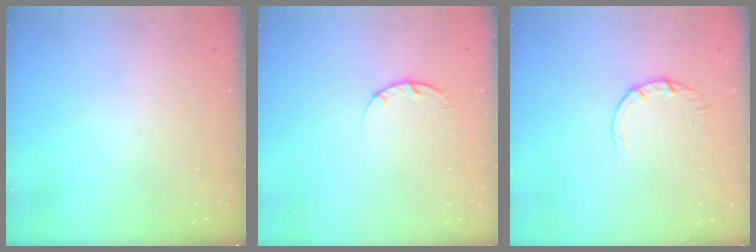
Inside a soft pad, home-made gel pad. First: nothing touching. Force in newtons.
{"total": 3.2, "press": 3.1, "slide": 0.5}
{"total": 2.7, "press": 2.7, "slide": 0.4}